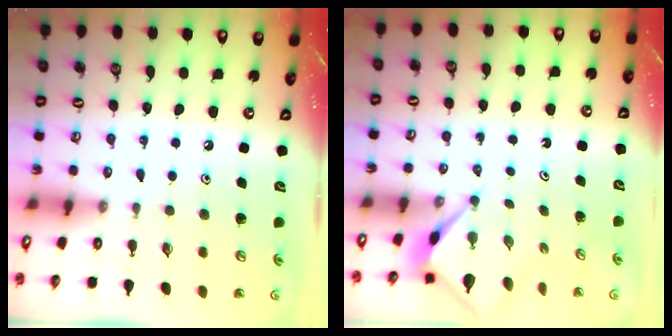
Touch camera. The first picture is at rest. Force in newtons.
{"total": 2.7, "press": 2.7, "slide": 0.1}